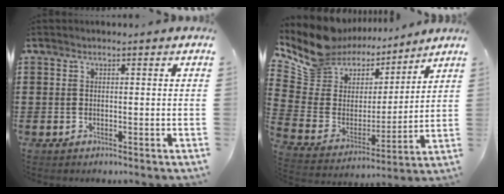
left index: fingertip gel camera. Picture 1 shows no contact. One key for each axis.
{"total": 9.7, "fx": 8.1, "fy": 5.4, "fz": 1.0, "tx": -0.079, "ty": -0.056, "tz": 0.151}